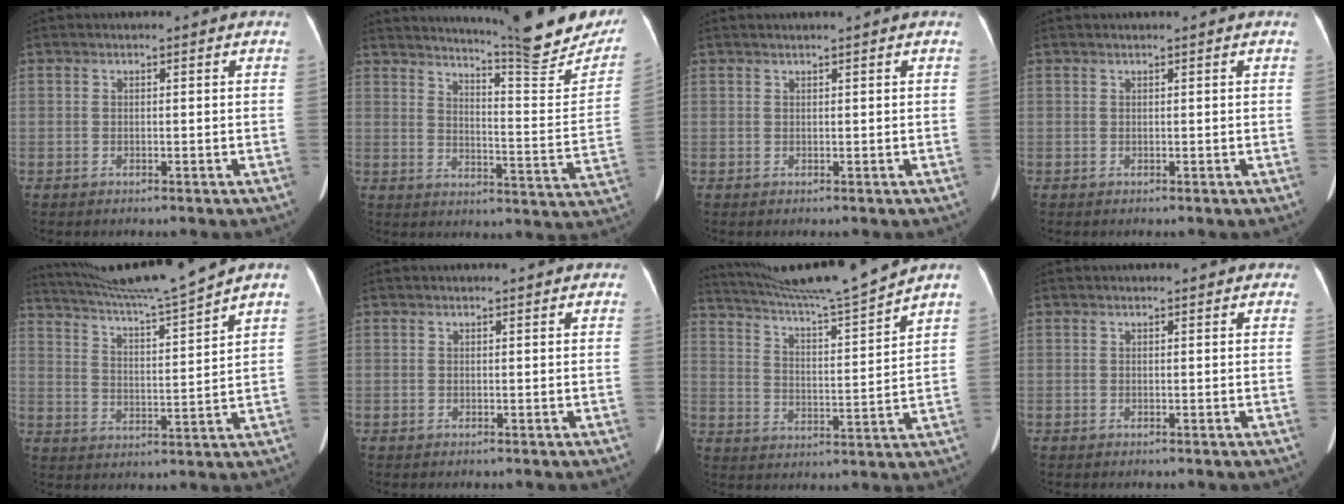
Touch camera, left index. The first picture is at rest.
{"total": 19.8, "force": [17.8, 1.1, 8.5], "torque": [-0.116, -0.075, 0.218]}
{"total": 1.2, "force": [1.0, -0.3, 0.5], "torque": [-0.010, 0.014, 0.023]}
{"total": 0.6, "force": [0.5, -0.1, 0.3], "torque": [-0.007, 0.010, 0.014]}
{"total": 12.5, "force": [11.3, -3.1, 4.5], "torque": [-0.086, -0.023, 0.193]}
{"total": 1.5, "force": [1.4, 0.3, 0.6], "torque": [-0.012, 0.017, 0.015]}
{"total": 14.0, "force": [12.8, -3.0, 4.8], "torque": [-0.088, -0.030, 0.210]}
{"total": 2.4, "force": [1.9, 0.9, 1.0], "torque": [-0.010, 0.024, 0.016]}